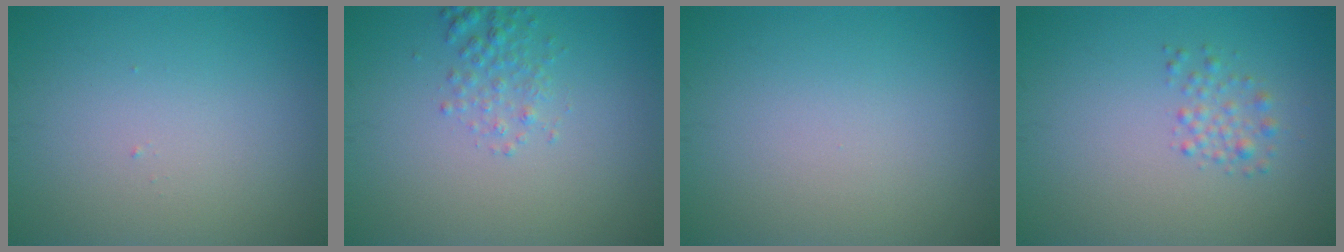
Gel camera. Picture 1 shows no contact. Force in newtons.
{"total": 1.7, "press": 1.7, "slide": 0.1}
{"total": 0.0}
{"total": 1.5, "press": 1.5, "slide": 0.1}